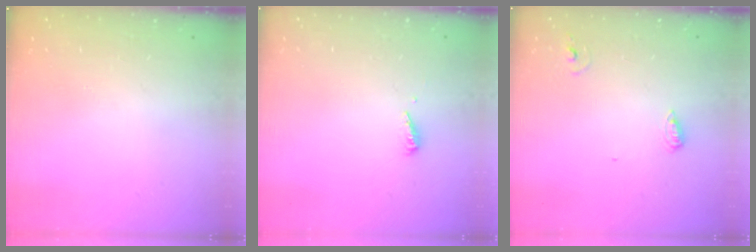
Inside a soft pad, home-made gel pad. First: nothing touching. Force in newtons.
{"total": 2.5, "press": 2.5, "slide": 0.1}
{"total": 6.0, "press": 5.8, "slide": 1.5}